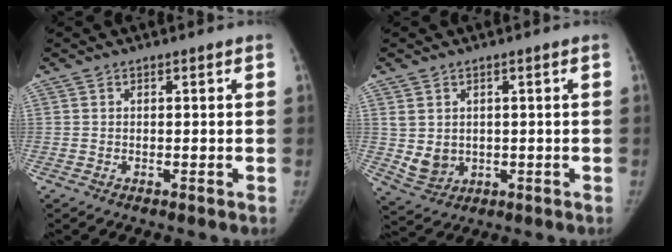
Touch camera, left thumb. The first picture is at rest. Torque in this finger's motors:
{"motor_torque": [0.34, 0.27, 0.32, -0.57, 0.14]}